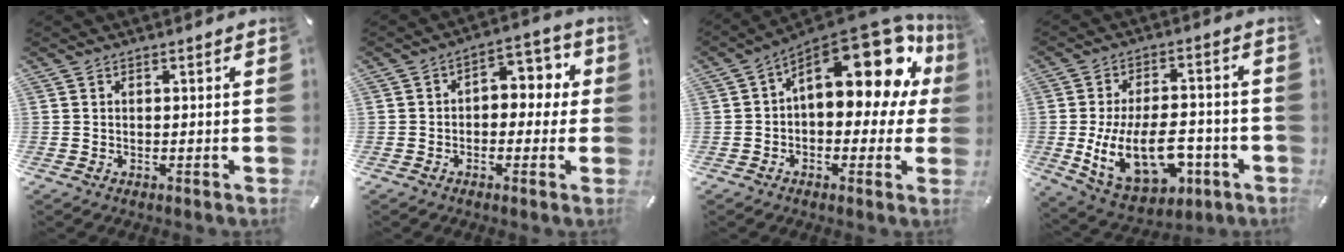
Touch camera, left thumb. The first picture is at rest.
{"total": 6.3, "force": [0.1, 4.8, 4.0], "torque": [-0.048, 0.003, -0.008]}
{"total": 22.7, "force": [8.7, 11.7, 17.4], "torque": [-0.240, -0.064, 0.149]}
{"total": 18.7, "force": [-4.7, 11.3, 14.2], "torque": [-0.253, 0.009, -0.068]}